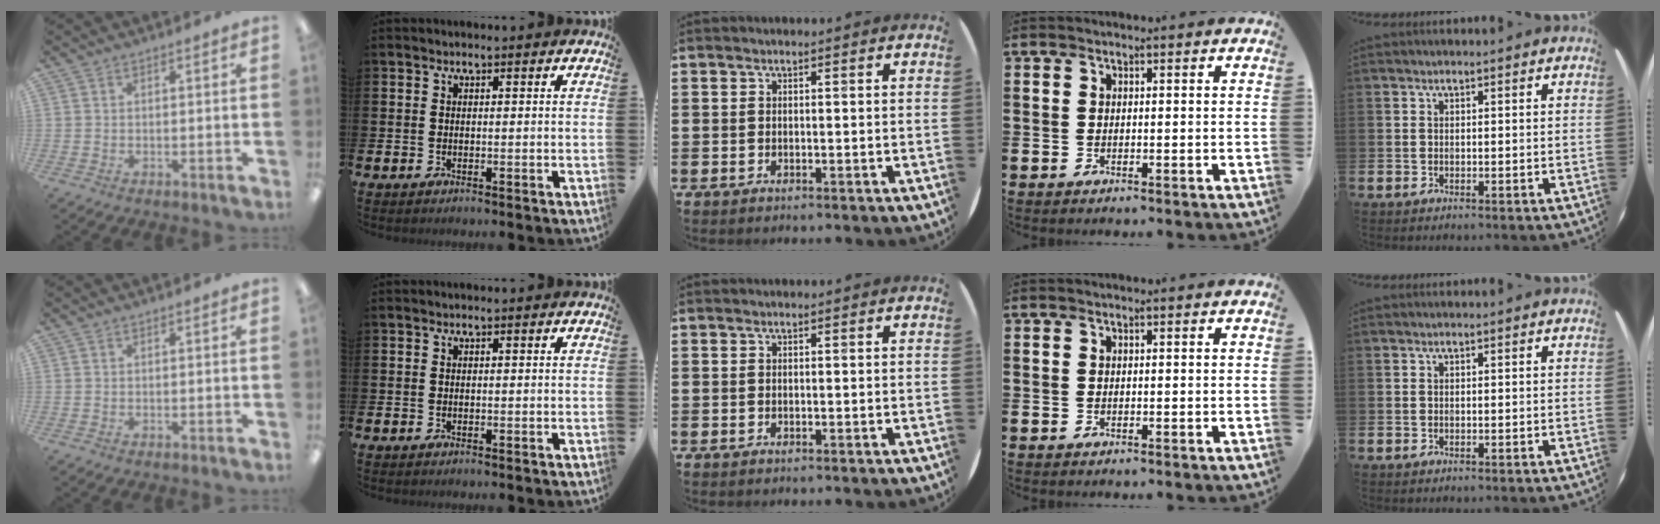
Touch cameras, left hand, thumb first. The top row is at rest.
{}